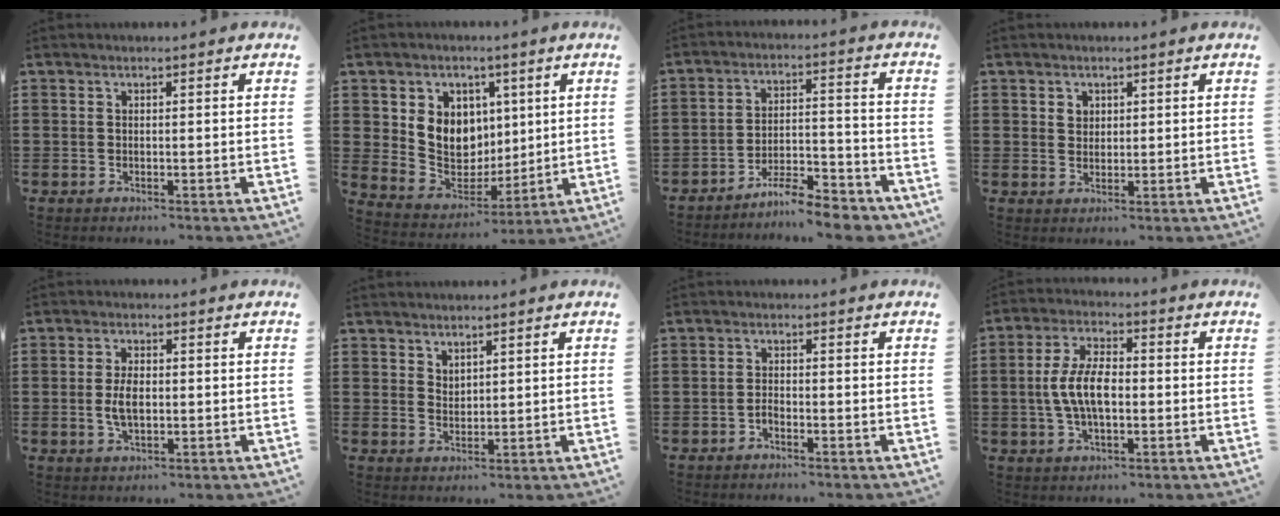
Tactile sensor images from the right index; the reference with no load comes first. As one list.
[{"total": 8.2, "force": [2.2, 7.6, 2.2], "torque": [-0.068, -0.014, 0.047]}, {"total": 7.2, "force": [-6.7, 0.8, 2.6], "torque": [-0.043, 0.013, -0.127]}, {"total": 1.7, "force": [0.9, 1.4, 0.4], "torque": [-0.013, 0.006, 0.018]}, {"total": 4.1, "force": [-0.3, 2.1, 3.5], "torque": [-0.081, 0.000, -0.010]}, {"total": 2.0, "force": [1.9, 0.8, 0.0], "torque": [-0.004, 0.004, 0.037]}, {"total": 1.2, "force": [-1.0, 0.5, 0.5], "torque": [-0.014, -0.001, -0.018]}, {"total": 7.6, "force": [-0.6, 3.6, 6.7], "torque": [-0.154, -0.003, -0.021]}]